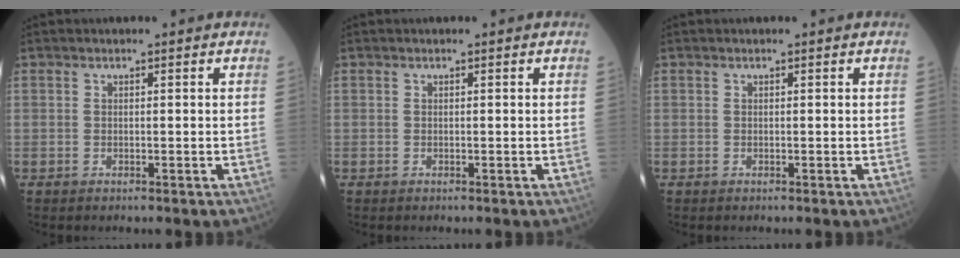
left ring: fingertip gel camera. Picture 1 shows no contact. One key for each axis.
{"total": 0.0}
{"total": 0.0}